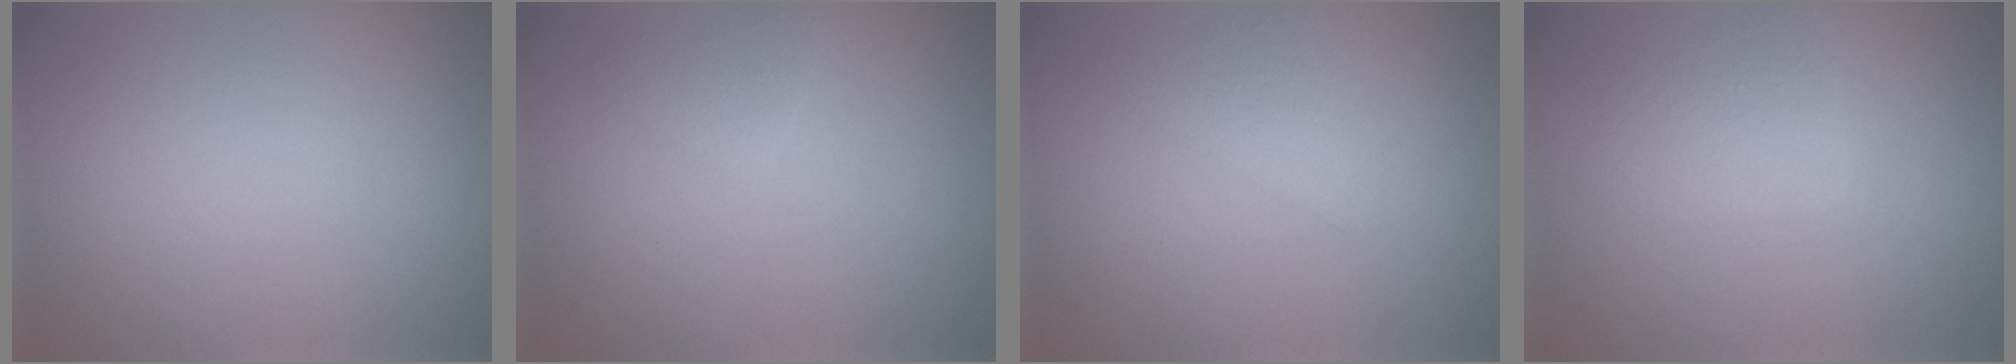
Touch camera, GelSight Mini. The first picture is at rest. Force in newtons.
{"total": 1.2, "press": 1.2, "slide": 0.0}
{"total": 2.3, "press": 2.3, "slide": 0.1}
{"total": 2.2, "press": 2.2, "slide": 0.1}